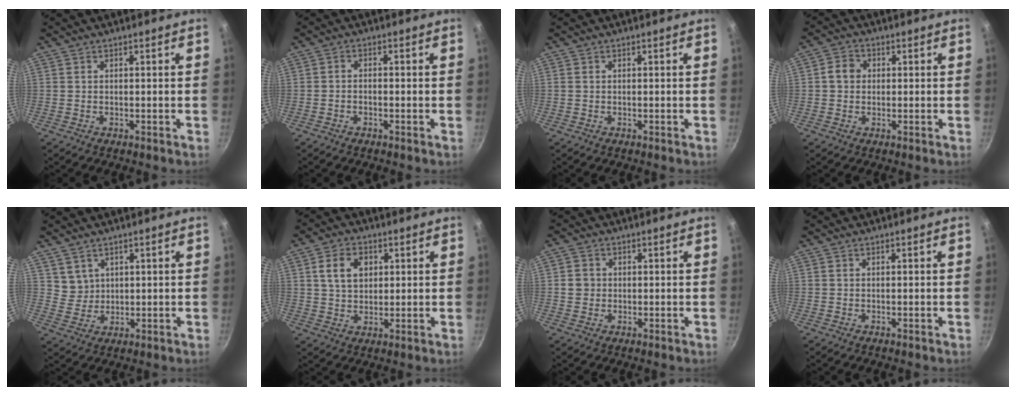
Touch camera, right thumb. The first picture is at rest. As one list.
[{"total": 1.5, "force": [-0.8, 0.9, 0.9], "torque": [-0.016, 0.011, -0.017]}, {"total": 0.0}, {"total": 3.8, "force": [0.3, 3.3, 1.8], "torque": [-0.015, 0.009, -0.004]}, {"total": 3.4, "force": [2.0, 2.7, 0.4], "torque": [0.013, 0.002, 0.046]}, {"total": 7.3, "force": [2.1, 5.3, 4.5], "torque": [-0.064, 0.003, 0.034]}, {"total": 3.0, "force": [0.1, 2.8, 1.1], "torque": [-0.007, 0.007, -0.002]}, {"total": 0.0}]